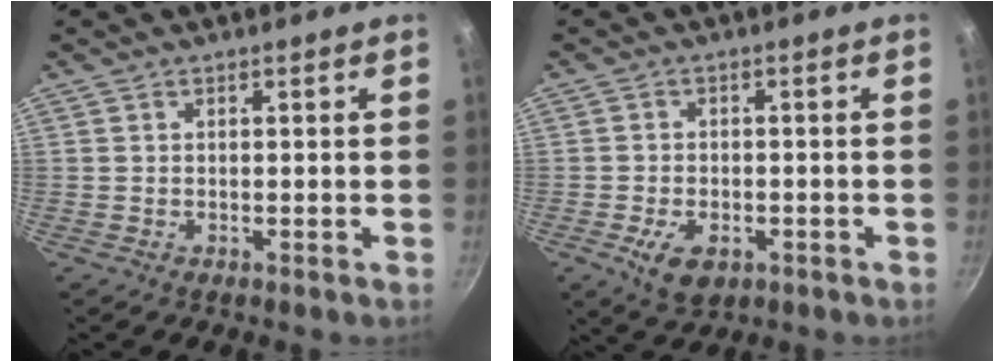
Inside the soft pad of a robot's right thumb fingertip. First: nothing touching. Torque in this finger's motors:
{"motor_torque": [-0.20, 0.26, -0.01, 0.01, 0.15]}